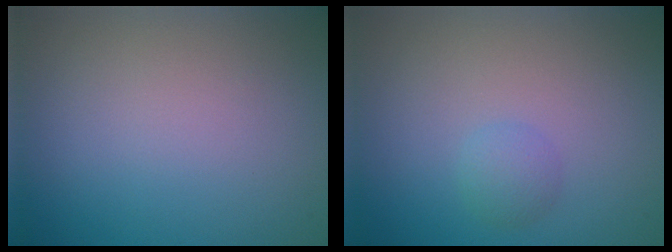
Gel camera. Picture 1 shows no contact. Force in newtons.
{"total": 1.3, "press": 1.3, "slide": 0.0}